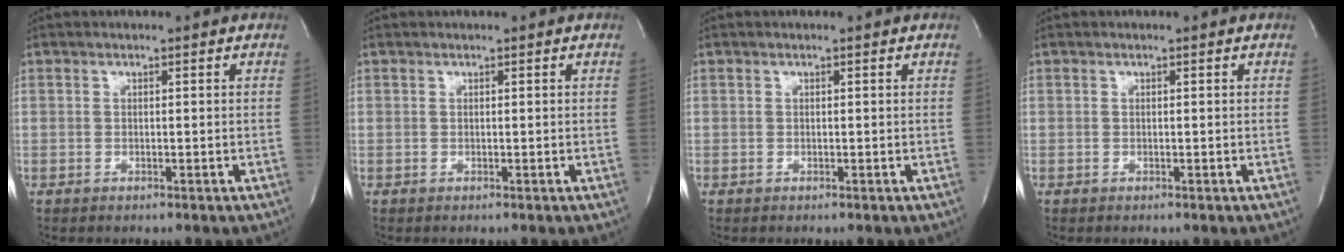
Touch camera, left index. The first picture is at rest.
{"total": 0.0}
{"total": 0.0}
{"total": 0.0}